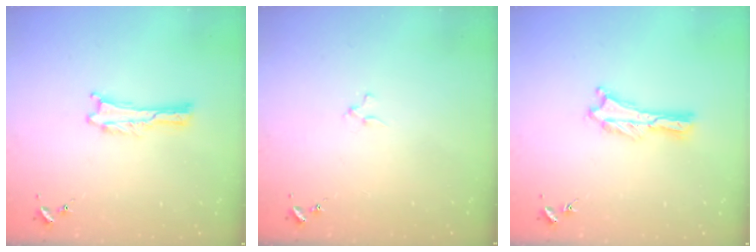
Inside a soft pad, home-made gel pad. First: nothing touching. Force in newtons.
{"total": 0.9, "press": 0.9, "slide": 0.2}
{"total": 0.7, "press": 0.7, "slide": 0.2}